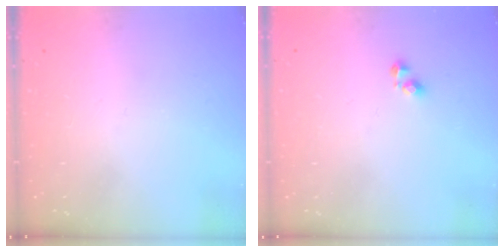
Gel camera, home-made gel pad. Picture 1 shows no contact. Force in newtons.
{"total": 2.7, "press": 2.7, "slide": 0.4}